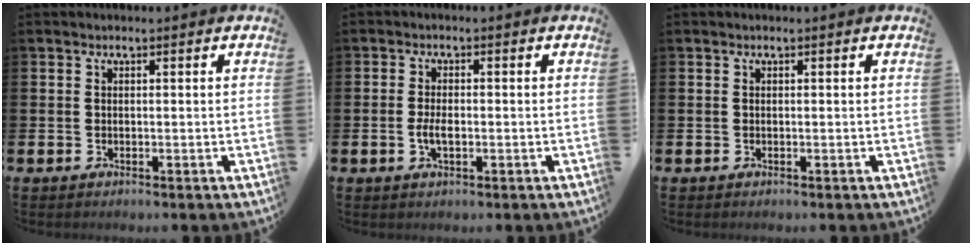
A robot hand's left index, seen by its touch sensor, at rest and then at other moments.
{"total": 2.4, "force": [-0.5, 1.1, 2.1], "torque": [-0.034, -0.001, -0.011]}
{"total": 0.0}